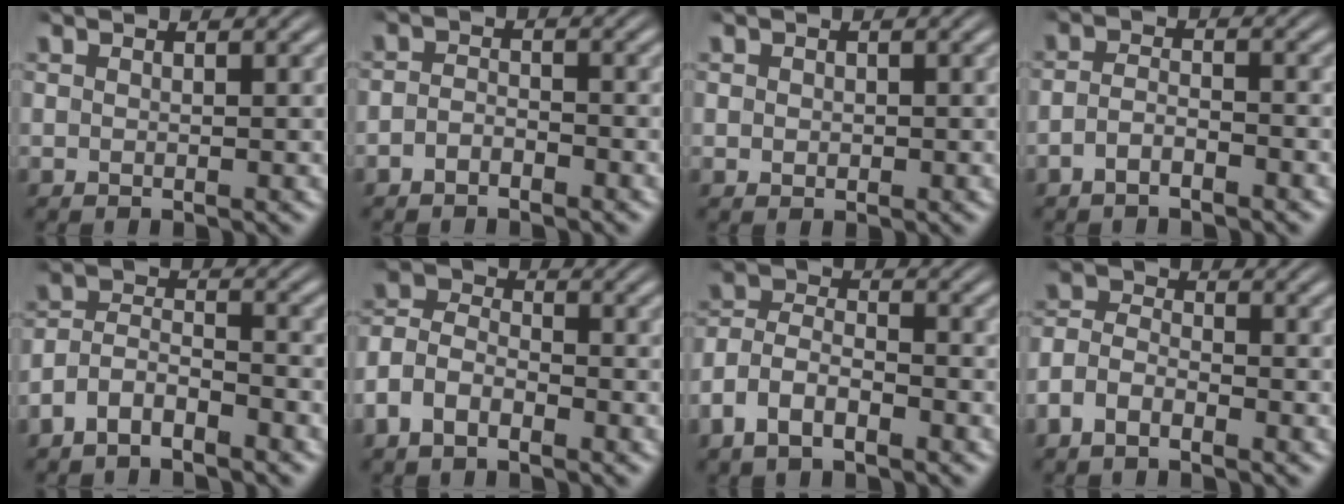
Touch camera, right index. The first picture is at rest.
{"total": 2.0, "force": [-1.8, 0.9, 0.3], "torque": [-0.007, -0.011, -0.031]}
{"total": 0.6, "force": [-0.1, 0.5, 0.4], "torque": [-0.013, -0.011, 0.007]}
{"total": 2.5, "force": [-2.1, 0.9, 1.0], "torque": [-0.022, -0.009, -0.035]}
{"total": 5.3, "force": [-3.3, 3.7, 1.7], "torque": [-0.038, -0.014, -0.063]}
{"total": 6.0, "force": [-1.8, 5.0, 2.6], "torque": [-0.062, -0.014, -0.039]}
{"total": 6.0, "force": [-2.6, 4.7, 2.6], "torque": [-0.063, -0.017, -0.050]}
{"total": 4.3, "force": [-2.0, 3.4, 1.8], "torque": [-0.042, -0.014, -0.039]}